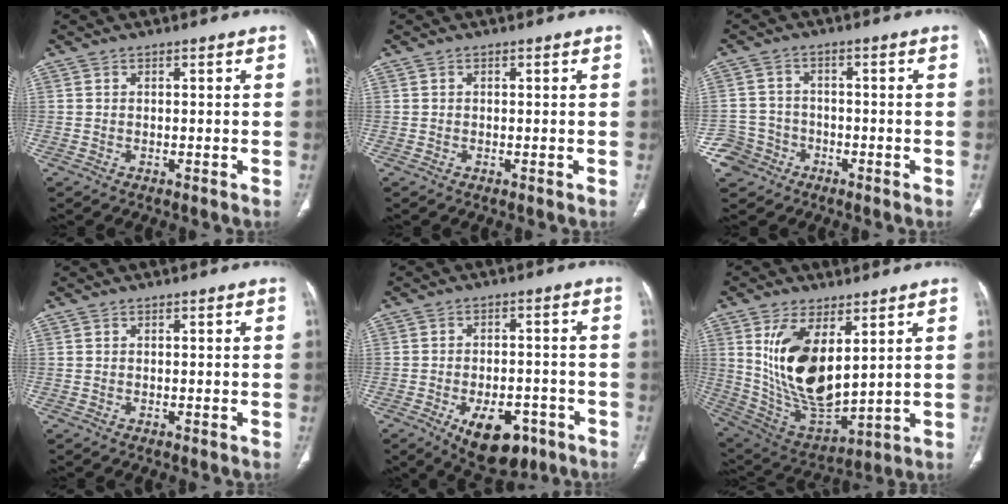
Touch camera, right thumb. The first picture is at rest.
{"total": 0.0}
{"total": 6.3, "force": [-3.5, 5.2, 0.2], "torque": [0.016, 0.028, -0.064]}
{"total": 0.0}
{"total": 11.6, "force": [-5.9, 6.4, 7.7], "torque": [-0.090, 0.021, -0.076]}
{"total": 17.3, "force": [5.1, 8.4, 14.2], "torque": [-0.253, -0.028, 0.122]}